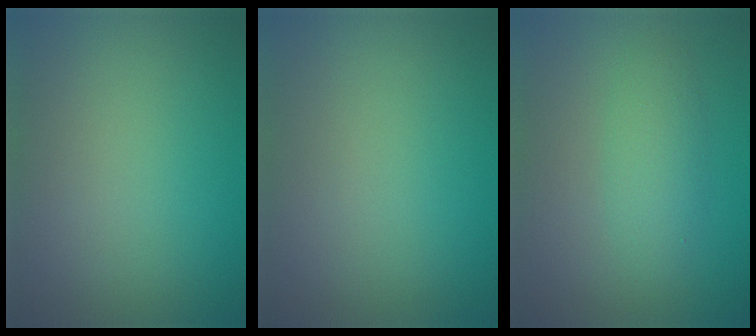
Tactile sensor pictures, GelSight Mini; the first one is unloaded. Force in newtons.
{"total": 0.0}
{"total": 2.3, "press": 2.3, "slide": 0.1}